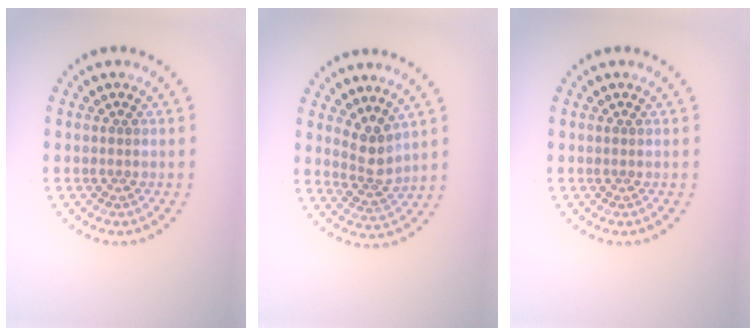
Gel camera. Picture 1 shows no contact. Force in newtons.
{"total": 2.6, "press": 2.1, "slide": 1.5}
{"total": 0.0}